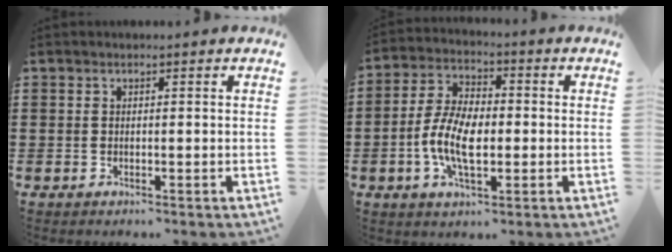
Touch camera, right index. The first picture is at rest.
{"total": 8.4, "force": [-1.9, 4.2, 7.0], "torque": [-0.162, -0.001, -0.042]}